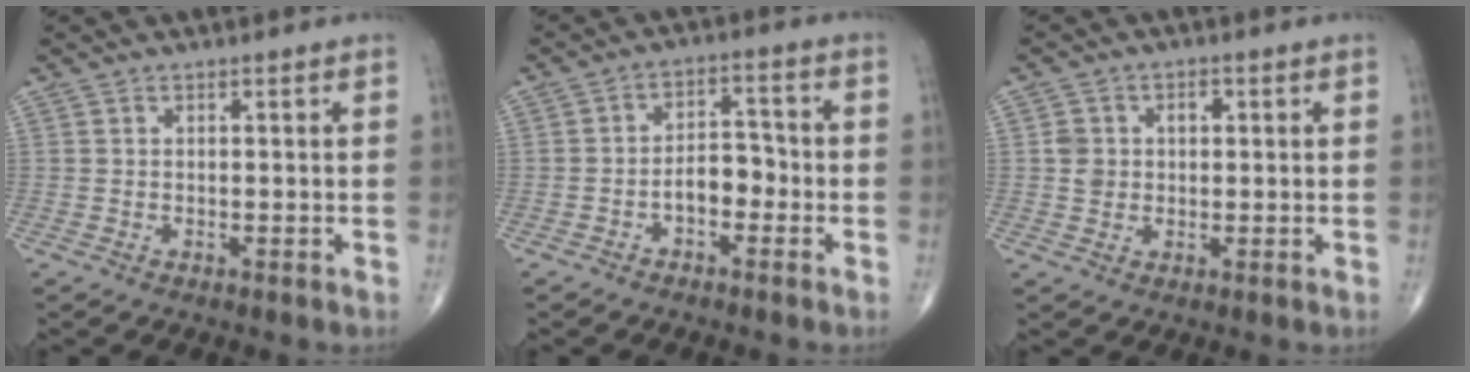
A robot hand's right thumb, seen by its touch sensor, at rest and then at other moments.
{"total": 5.5, "force": [-2.0, 3.2, 3.9], "torque": [-0.046, 0.030, -0.042]}
{"total": 4.5, "force": [0.5, 3.8, 2.3], "torque": [-0.022, 0.010, 0.009]}